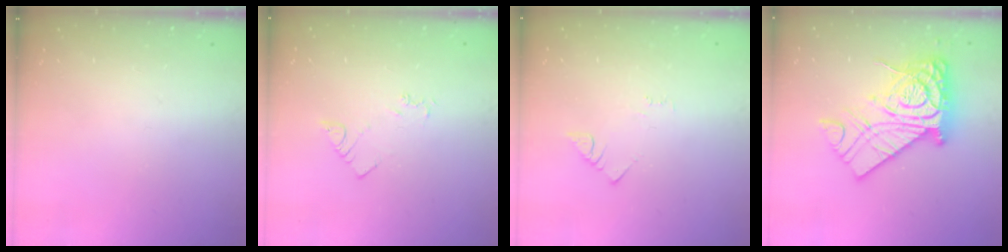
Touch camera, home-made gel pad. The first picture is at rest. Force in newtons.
{"total": 2.3, "press": 2.3, "slide": 0.3}
{"total": 1.5, "press": 1.5, "slide": 0.3}
{"total": 18.8, "press": 18.7, "slide": 1.5}